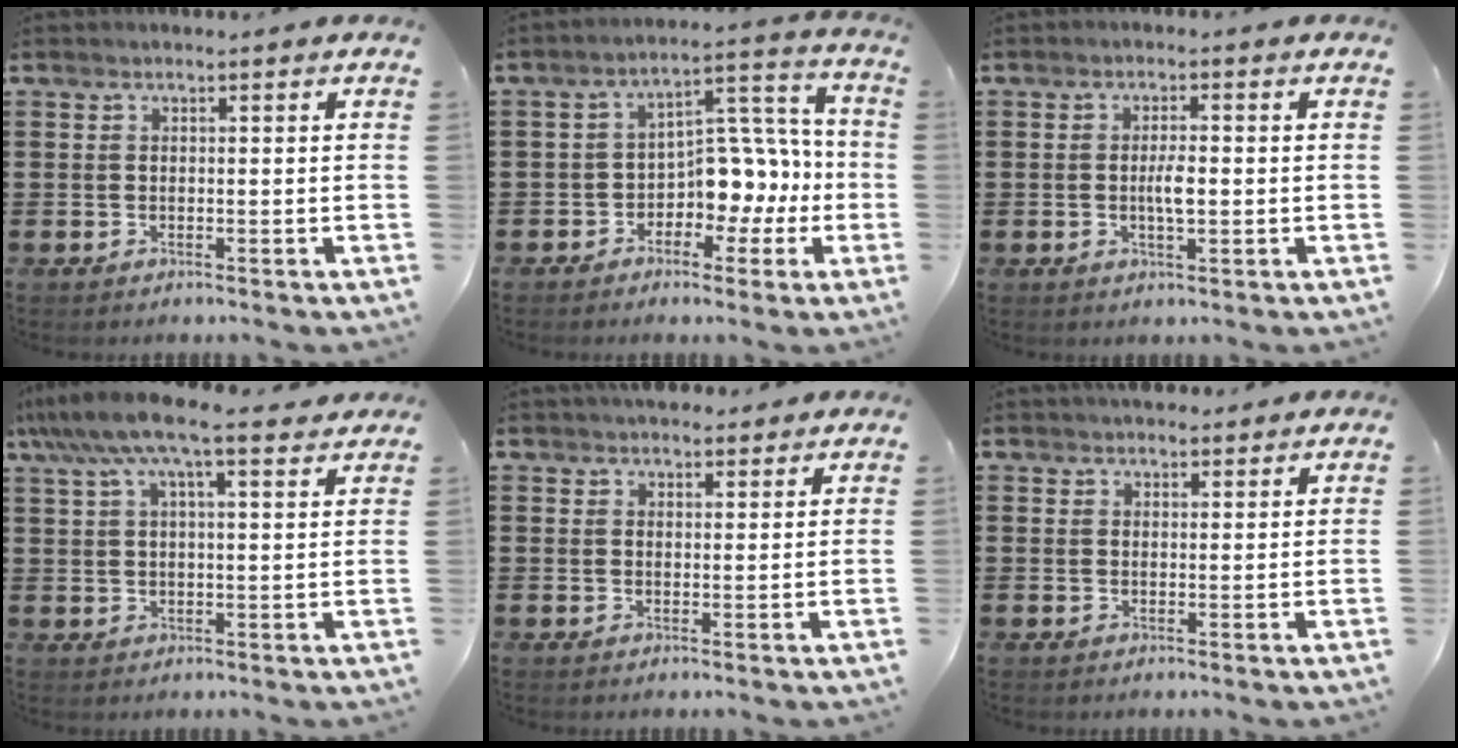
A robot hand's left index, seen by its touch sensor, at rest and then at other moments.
{"total": 7.5, "force": [-1.4, 5.7, 4.6], "torque": [-0.082, -0.004, -0.031]}
{"total": 3.3, "force": [-0.2, 0.9, 3.1], "torque": [-0.058, 0.000, -0.006]}
{"total": 9.2, "force": [7.1, 1.5, 5.7], "torque": [-0.130, -0.013, 0.128]}
{"total": 3.0, "force": [2.8, 1.0, 0.4], "torque": [-0.014, 0.000, 0.054]}
{"total": 2.4, "force": [2.3, 0.7, 0.2], "torque": [-0.009, 0.000, 0.045]}